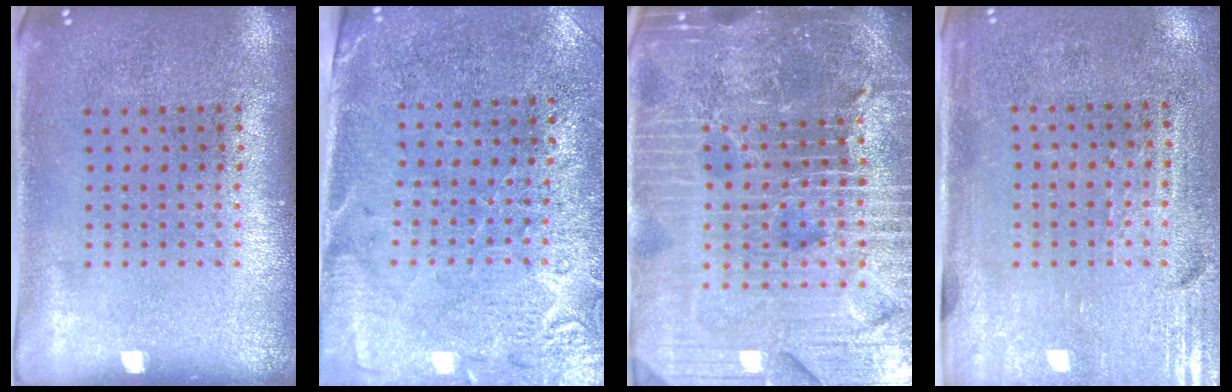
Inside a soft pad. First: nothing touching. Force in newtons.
{"total": 2.8, "press": 2.5, "slide": 1.1}
{"total": 6.6, "press": 5.8, "slide": 3.2}
{"total": 3.4, "press": 3.0, "slide": 1.6}